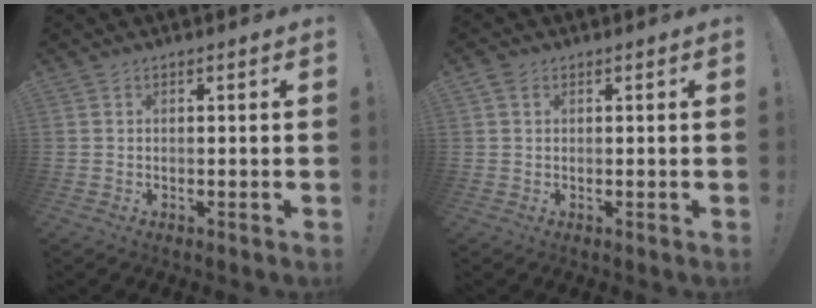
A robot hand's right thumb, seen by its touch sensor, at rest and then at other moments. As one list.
[{"total": 1.7, "force": [0.9, 1.2, 0.8], "torque": [-0.014, 0.001, 0.016]}]